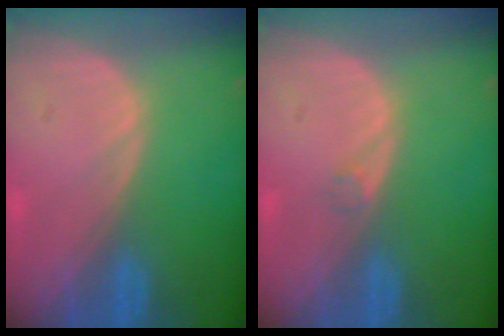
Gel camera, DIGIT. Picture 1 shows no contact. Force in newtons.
{"total": 0.8, "press": 0.8, "slide": 0.1}